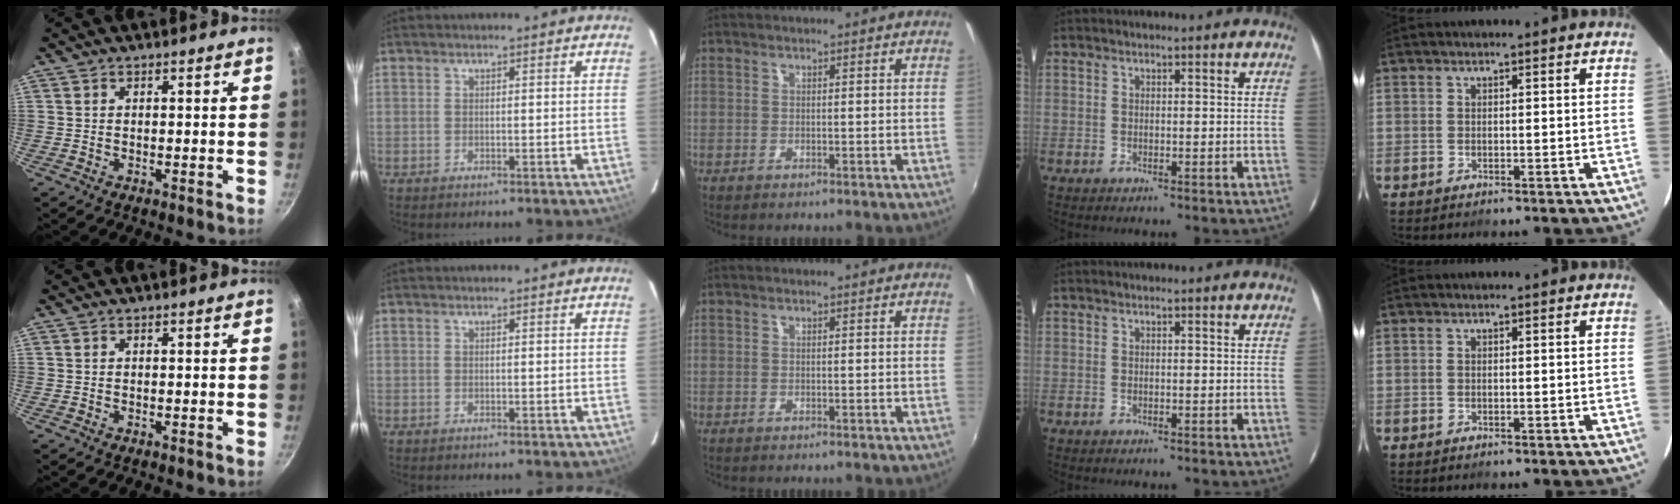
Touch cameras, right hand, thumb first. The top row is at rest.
{}